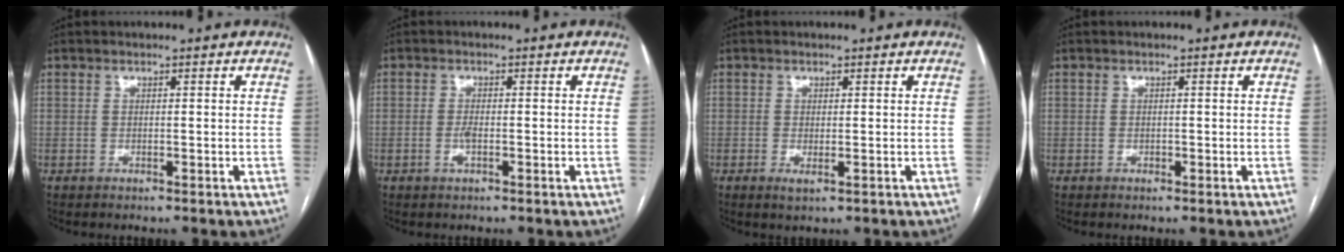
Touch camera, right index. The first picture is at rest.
{"total": 1.8, "force": [-0.6, 0.3, 1.7], "torque": [-0.037, -0.003, -0.012]}
{"total": 1.6, "force": [-0.5, 0.5, 1.4], "torque": [-0.023, -0.004, -0.004]}
{"total": 0.0}